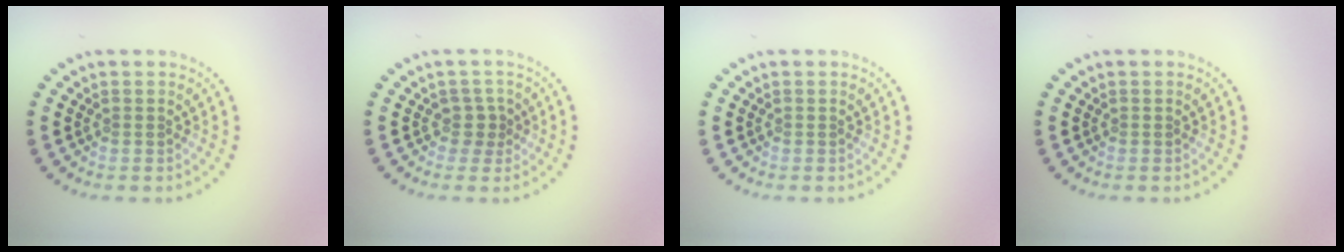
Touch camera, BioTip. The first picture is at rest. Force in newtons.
{"total": 1.2, "press": 0.9, "slide": 0.8}
{"total": 0.0}
{"total": 0.0}